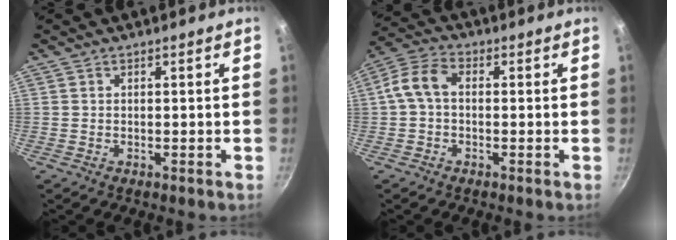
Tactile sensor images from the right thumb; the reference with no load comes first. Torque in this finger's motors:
{"motor_torque": [-0.41, 0.63, 0.75, -0.23, 0.06]}